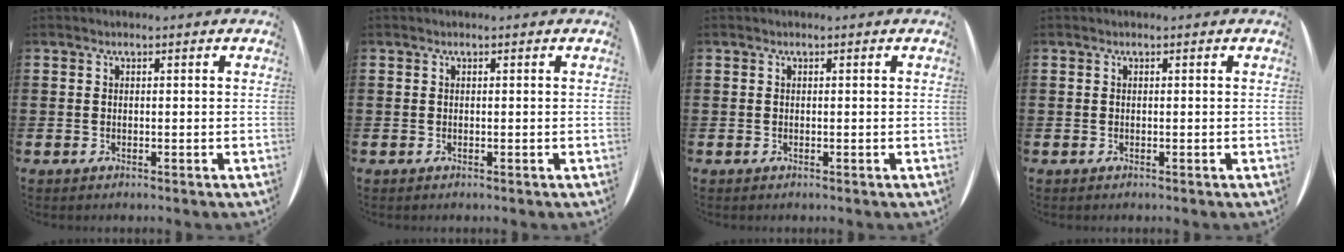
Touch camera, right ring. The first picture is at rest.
{"total": 0.0}
{"total": 0.0}
{"total": 0.0}